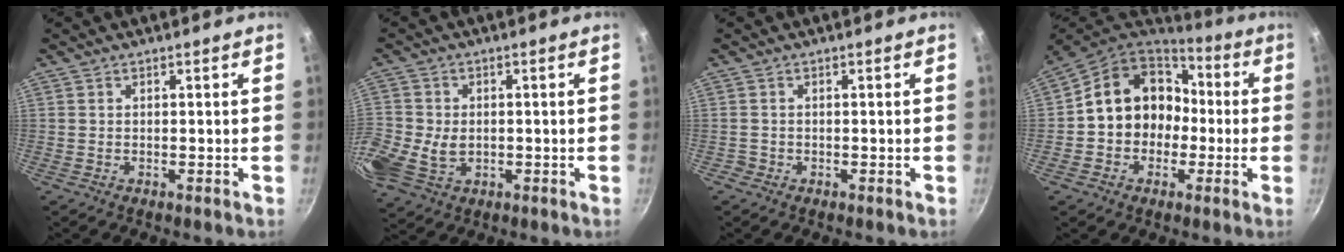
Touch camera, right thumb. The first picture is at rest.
{"total": 13.5, "force": [-2.2, 10.8, 7.9], "torque": [-0.209, 0.007, -0.035]}
{"total": 0.9, "force": [-0.5, 0.7, 0.0], "torque": [0.000, 0.005, -0.010]}
{"total": 15.6, "force": [-0.5, 13.4, 7.9], "torque": [-0.093, 0.052, -0.013]}